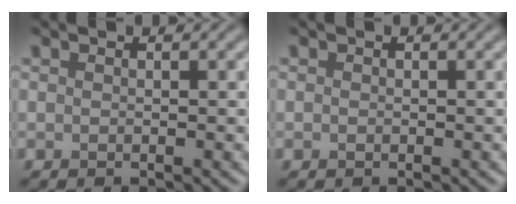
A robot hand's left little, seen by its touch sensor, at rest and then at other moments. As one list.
[{"total": 0.0}]